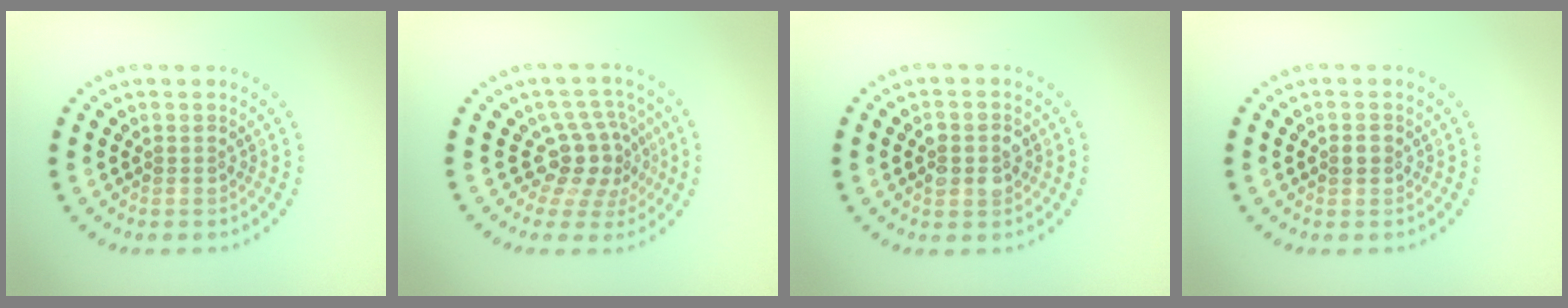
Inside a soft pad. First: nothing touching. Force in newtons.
{"total": 4.0, "press": 3.1, "slide": 2.5}
{"total": 2.9, "press": 2.9, "slide": 0.3}
{"total": 1.1, "press": 1.1, "slide": 0.2}